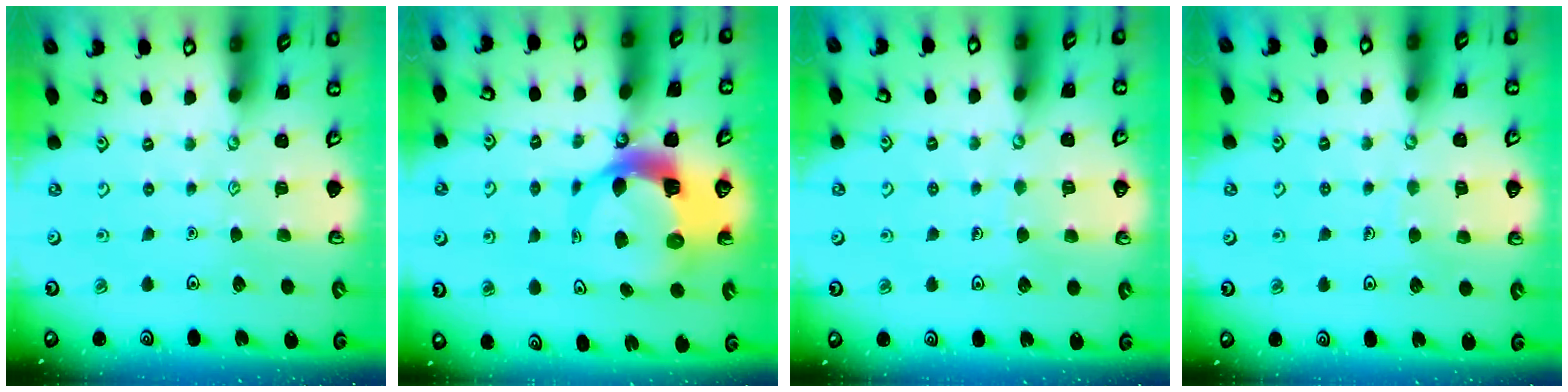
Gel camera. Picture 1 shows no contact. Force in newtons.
{"total": 8.8, "press": 8.7, "slide": 1.1}
{"total": 3.6, "press": 3.6, "slide": 0.1}
{"total": 5.4, "press": 5.4, "slide": 0.4}